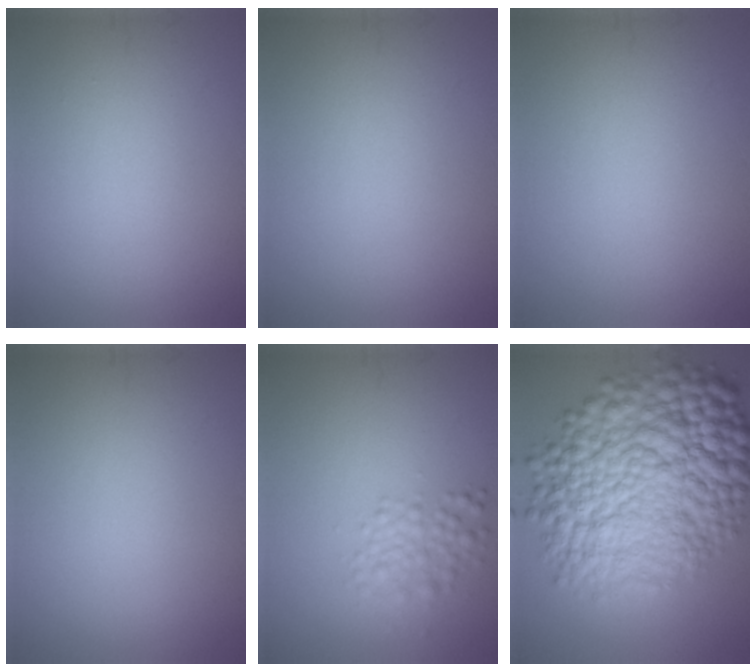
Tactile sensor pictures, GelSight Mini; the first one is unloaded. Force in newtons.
{"total": 0.0}
{"total": 0.0}
{"total": 0.0}
{"total": 2.3, "press": 2.3, "slide": 0.1}
{"total": 16.5, "press": 16.5, "slide": 0.2}